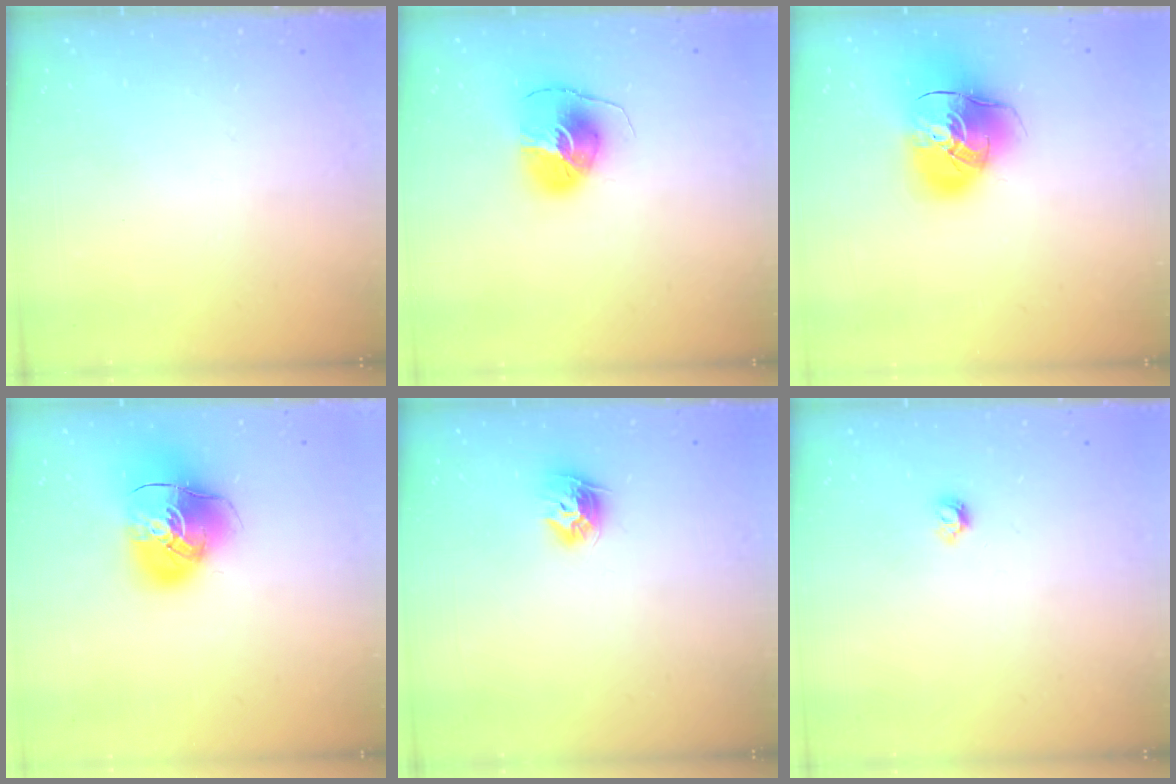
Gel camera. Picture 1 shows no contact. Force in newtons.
{"total": 8.2, "press": 8.1, "slide": 1.3}
{"total": 17.1, "press": 16.8, "slide": 2.9}
{"total": 12.3, "press": 12.2, "slide": 1.9}
{"total": 8.7, "press": 8.7, "slide": 0.3}
{"total": 3.8, "press": 3.7, "slide": 0.6}